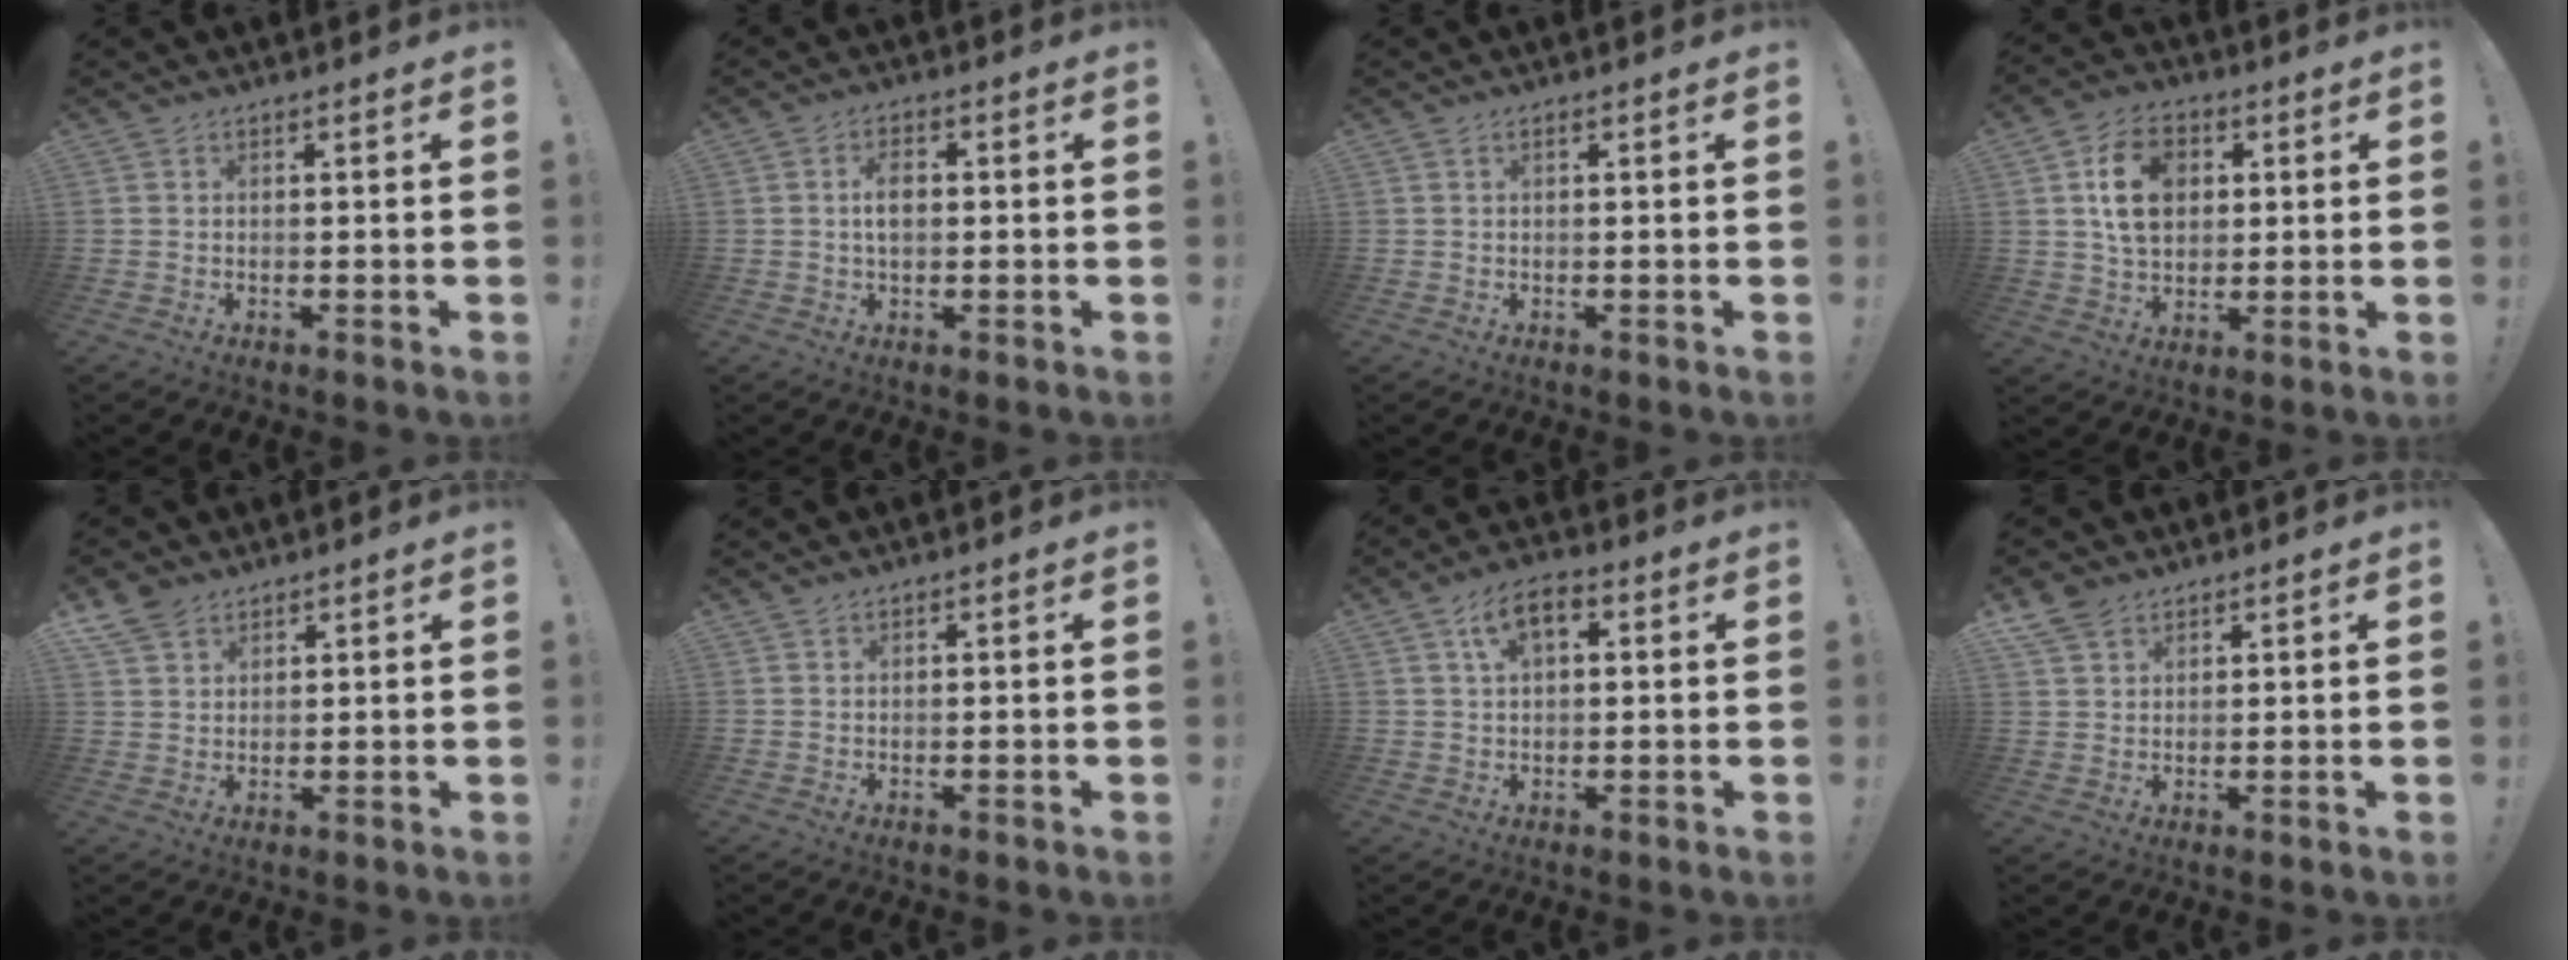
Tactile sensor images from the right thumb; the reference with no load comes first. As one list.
[{"total": 4.7, "force": [0.3, 2.8, 3.7], "torque": [-0.048, 0.004, 0.001]}, {"total": 0.5, "force": [0.1, 0.2, 0.5], "torque": [-0.014, 0.003, 0.002]}, {"total": 13.2, "force": [3.5, 9.8, 8.1], "torque": [-0.116, 0.005, 0.064]}, {"total": 6.2, "force": [4.7, 3.6, 2.0], "torque": [-0.041, -0.021, 0.091]}, {"total": 0.7, "force": [0.7, 0.2, 0.1], "torque": [0.005, -0.003, 0.012]}, {"total": 7.3, "force": [2.6, 4.1, 5.5], "torque": [-0.086, 0.005, 0.047]}, {"total": 5.6, "force": [4.2, 3.1, 2.0], "torque": [-0.039, -0.018, 0.080]}]